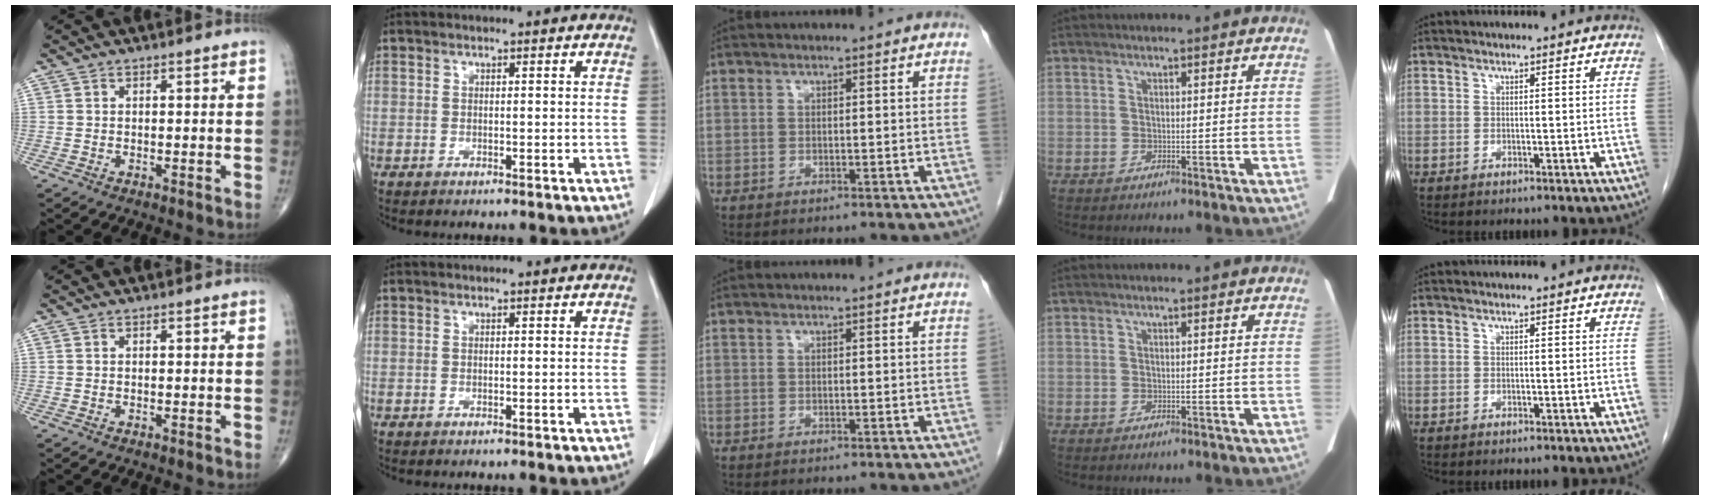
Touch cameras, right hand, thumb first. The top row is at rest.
{}